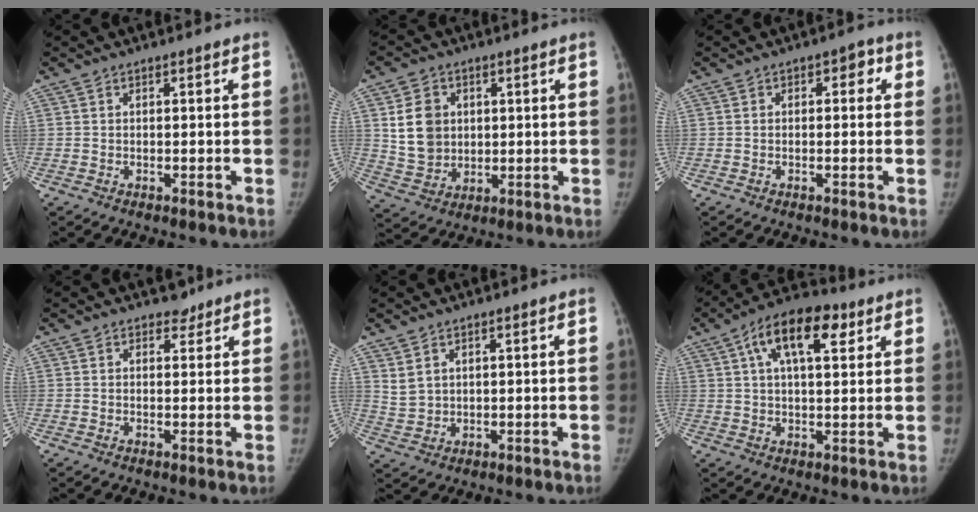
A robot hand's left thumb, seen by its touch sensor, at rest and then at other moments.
{"total": 9.6, "force": [2.3, 7.9, 4.9], "torque": [-0.062, -0.011, 0.054]}
{"total": 2.5, "force": [0.4, 1.6, 1.9], "torque": [0.000, 0.006, -0.004]}
{"total": 1.9, "force": [1.4, 1.2, 0.1], "torque": [0.013, -0.009, 0.015]}
{"total": 3.4, "force": [1.9, 2.3, 1.5], "torque": [-0.024, -0.012, 0.050]}
{"total": 13.0, "force": [5.5, 5.9, 10.2], "torque": [-0.149, 0.009, 0.083]}